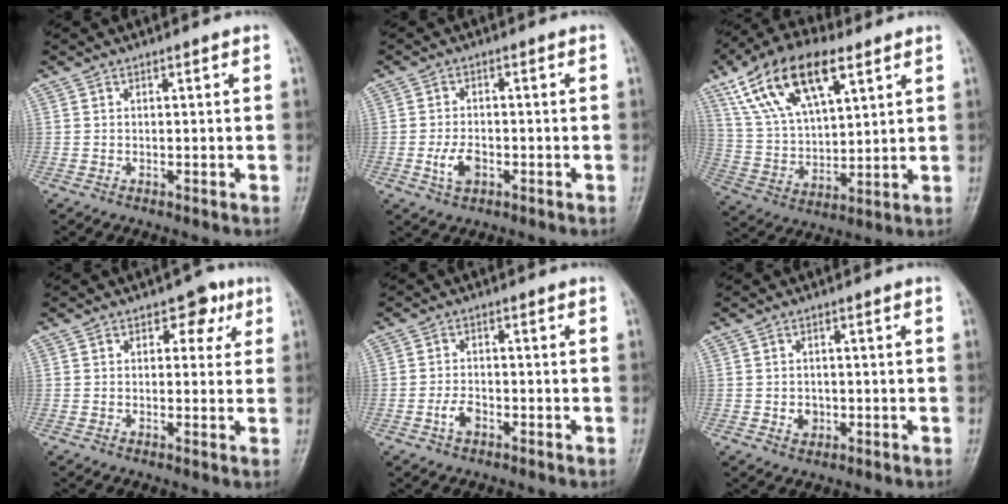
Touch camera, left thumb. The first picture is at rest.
{"total": 4.4, "force": [-1.5, 2.7, 3.2], "torque": [-0.059, 0.006, -0.025]}
{"total": 19.3, "force": [9.9, 9.1, 13.8], "torque": [-0.233, -0.012, 0.185]}
{"total": 4.9, "force": [2.1, 3.3, 2.9], "torque": [-0.006, -0.003, 0.020]}
{"total": 3.2, "force": [-1.5, 1.9, 2.1], "torque": [-0.038, 0.013, -0.029]}
{"total": 2.6, "force": [-0.5, 2.2, 1.3], "torque": [-0.009, 0.003, -0.004]}